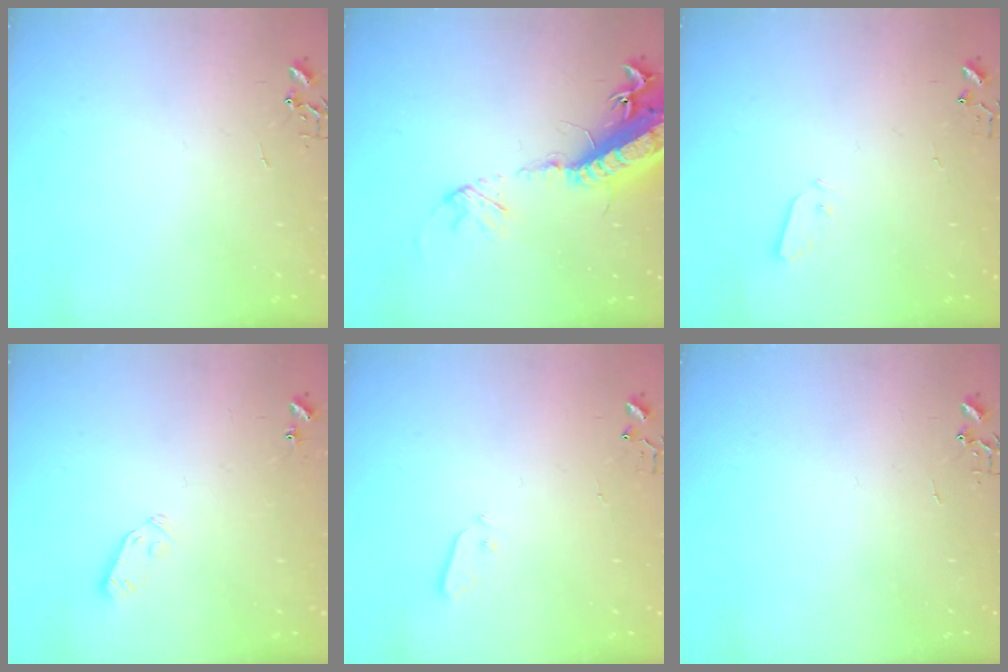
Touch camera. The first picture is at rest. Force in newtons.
{"total": 20.9, "press": 20.3, "slide": 4.9}
{"total": 3.0, "press": 3.0, "slide": 0.3}
{"total": 3.9, "press": 3.8, "slide": 0.9}
{"total": 3.0, "press": 3.0, "slide": 0.3}
{"total": 0.0}